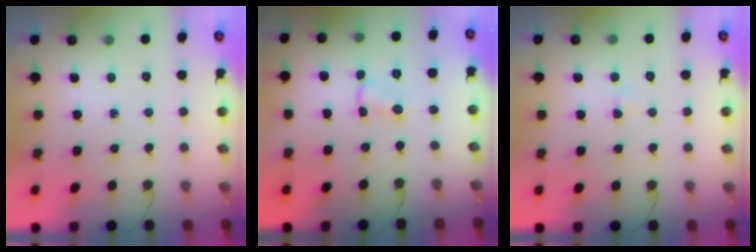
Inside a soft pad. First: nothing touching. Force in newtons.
{"total": 1.0, "press": 1.0, "slide": 0.2}
{"total": 2.1, "press": 2.1, "slide": 0.3}